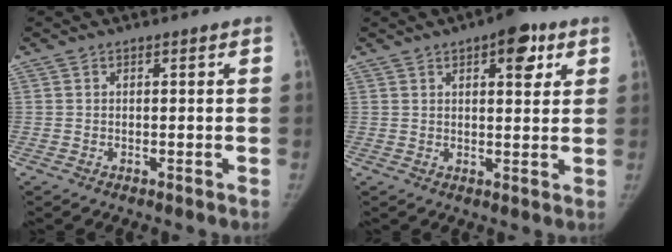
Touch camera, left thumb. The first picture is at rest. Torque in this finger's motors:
{"motor_torque": [0.68, 0.49, 0.87, -0.90, 0.20]}